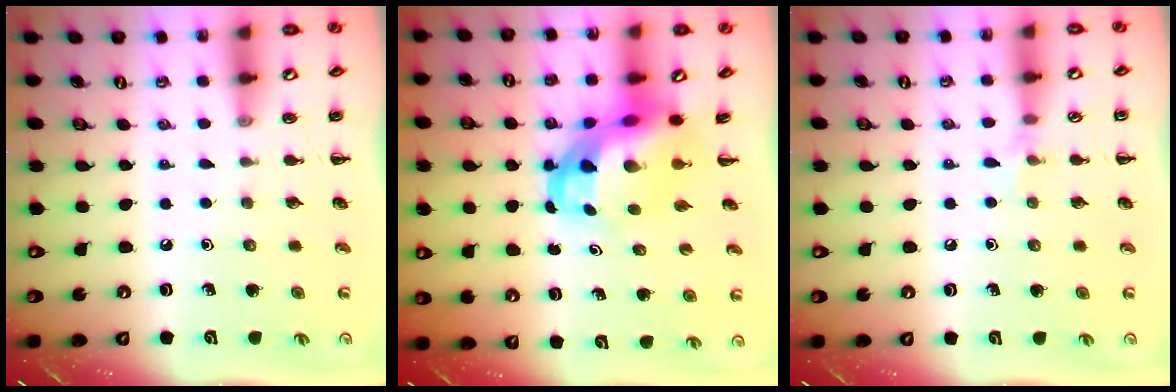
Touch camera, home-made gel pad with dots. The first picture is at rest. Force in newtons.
{"total": 7.0, "press": 6.7, "slide": 2.0}
{"total": 5.1, "press": 4.8, "slide": 1.9}